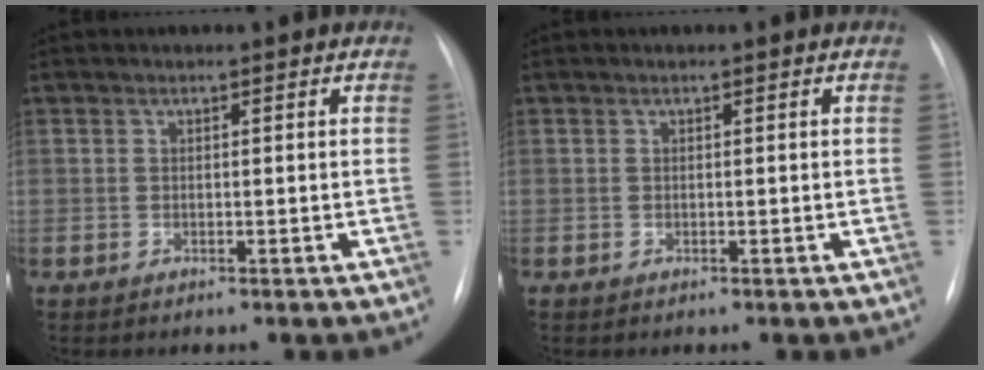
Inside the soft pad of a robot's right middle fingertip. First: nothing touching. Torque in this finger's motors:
{"motor_torque": [-0.06, -0.05, 0.00, 0.01]}